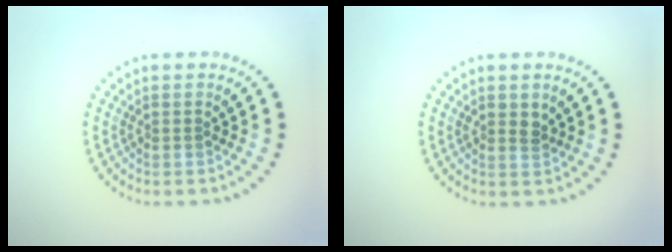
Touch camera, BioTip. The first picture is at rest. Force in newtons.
{"total": 1.1, "press": 1.1, "slide": 0.4}